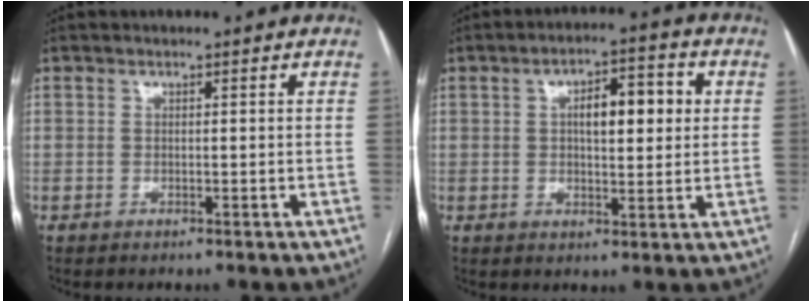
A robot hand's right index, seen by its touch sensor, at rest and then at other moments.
{"total": 8.2, "force": [1.6, 2.9, 7.5], "torque": [-0.113, 0.020, 0.024]}